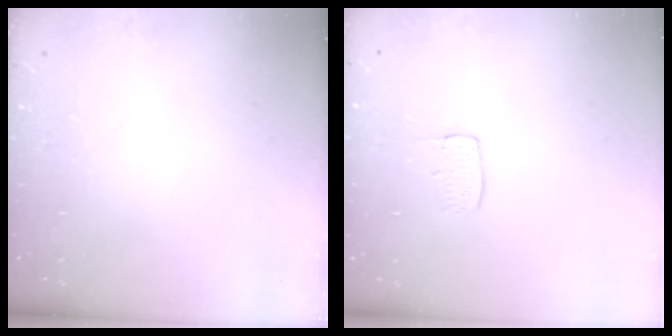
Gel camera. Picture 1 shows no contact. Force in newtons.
{"total": 6.7, "press": 6.6, "slide": 0.4}